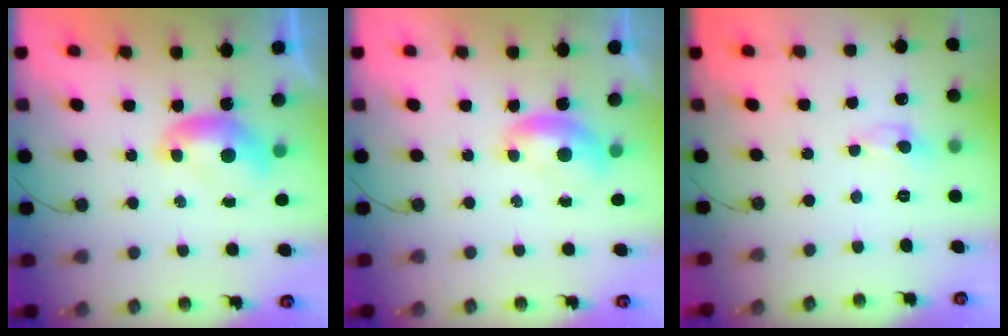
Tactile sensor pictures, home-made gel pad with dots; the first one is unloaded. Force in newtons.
{"total": 1.1, "press": 0.8, "slide": 0.8}
{"total": 0.0}